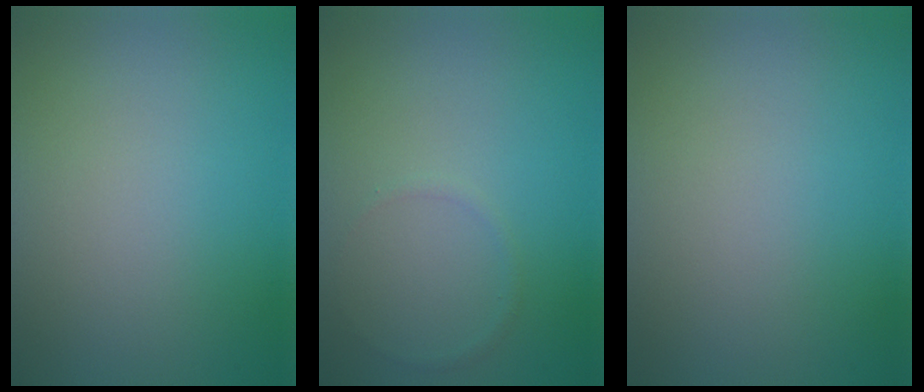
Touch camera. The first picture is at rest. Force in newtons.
{"total": 0.6, "press": 0.6, "slide": 0.1}
{"total": 0.0}